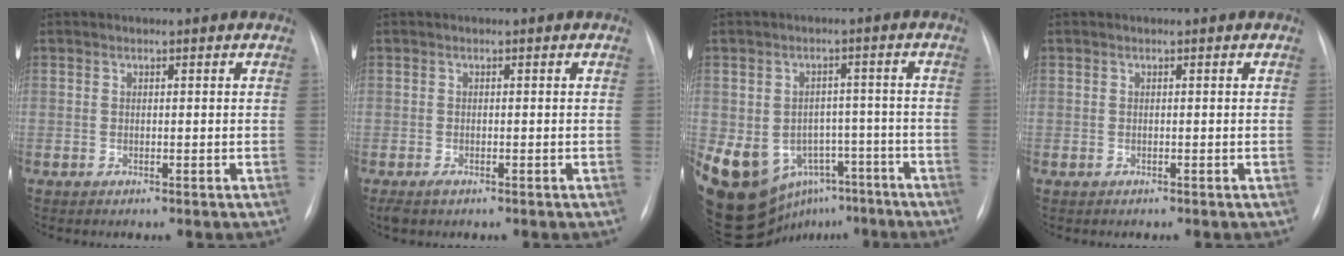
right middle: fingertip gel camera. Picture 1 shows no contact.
{"total": 1.6, "force": [-1.1, 0.7, 0.9], "torque": [-0.021, -0.004, -0.013]}
{"total": 21.8, "force": [-11.5, 15.9, 9.4], "torque": [-0.249, 0.015, -0.144]}
{"total": 0.0}